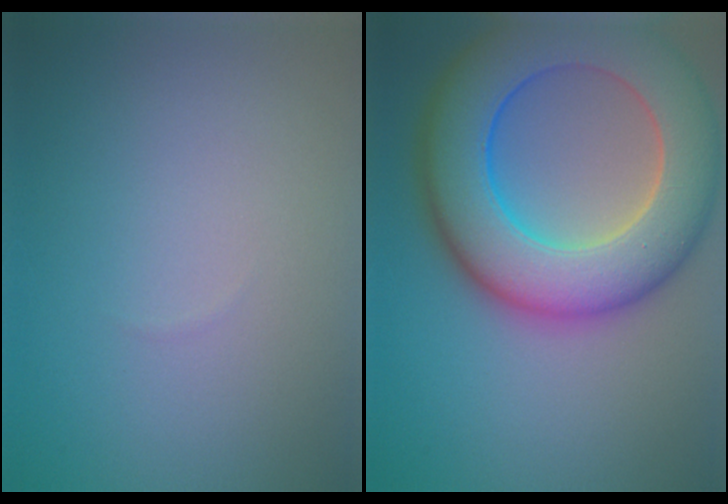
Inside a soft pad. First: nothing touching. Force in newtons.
{"total": 12.4, "press": 12.4, "slide": 0.6}